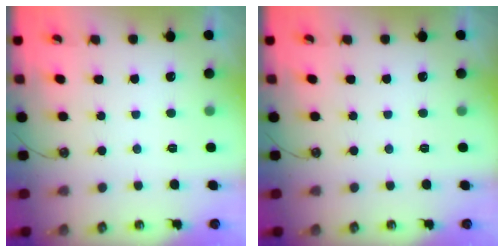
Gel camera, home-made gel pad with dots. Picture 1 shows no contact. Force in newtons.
{"total": 0.0}